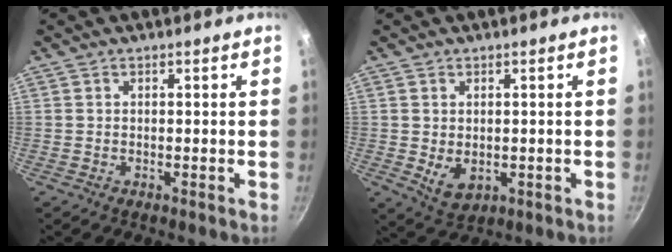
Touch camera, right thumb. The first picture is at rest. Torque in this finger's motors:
{"motor_torque": [-0.39, 0.42, -0.04, 0.00, -0.01]}